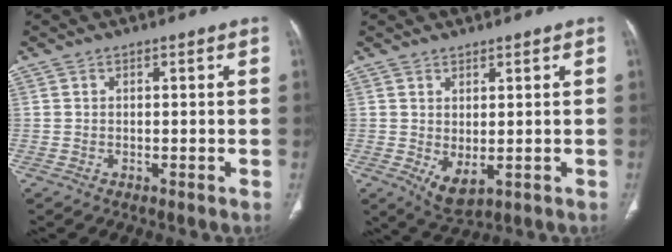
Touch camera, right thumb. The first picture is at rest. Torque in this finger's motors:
{"motor_torque": [-0.27, 0.41, 0.15, -0.13, 0.19]}